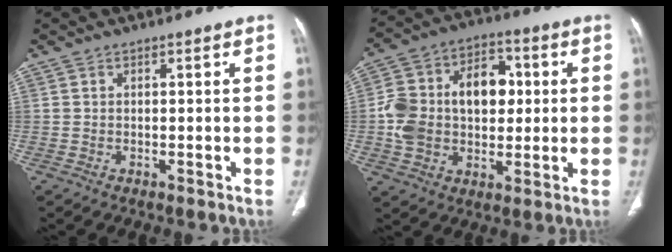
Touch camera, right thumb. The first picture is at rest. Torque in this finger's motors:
{"motor_torque": [1.80, 2.11, 1.60, 0.24, 0.15]}